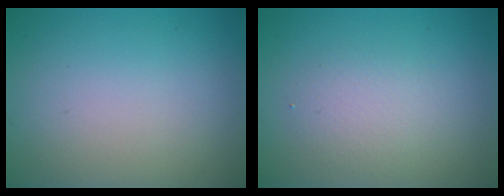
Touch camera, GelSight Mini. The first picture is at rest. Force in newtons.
{"total": 2.3, "press": 2.3, "slide": 0.2}